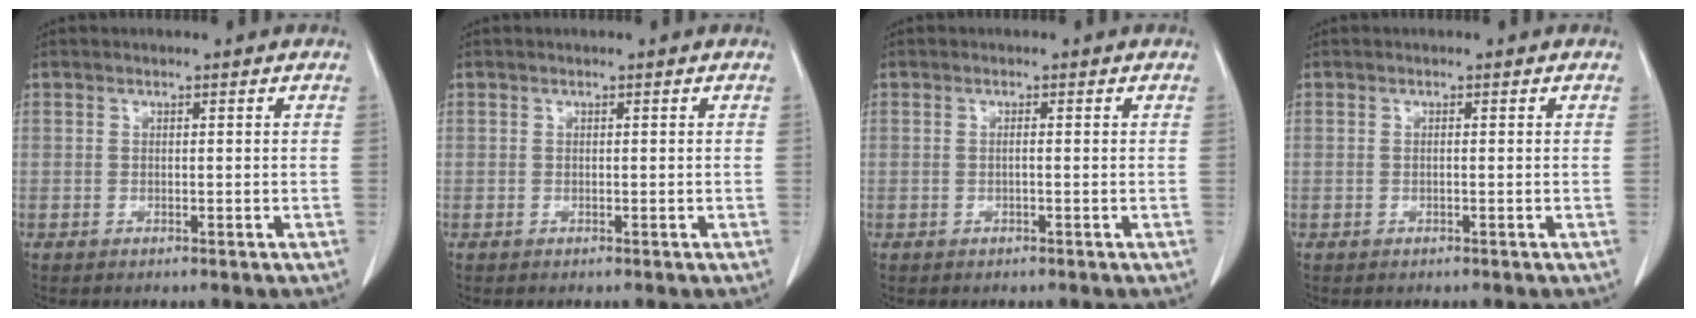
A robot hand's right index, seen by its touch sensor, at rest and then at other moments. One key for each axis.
{"total": 0.0}
{"total": 0.6, "fx": -0.1, "fy": -0.1, "fz": 0.6, "tx": -0.011, "ty": 0.001, "tz": -0.001}
{"total": 0.0}